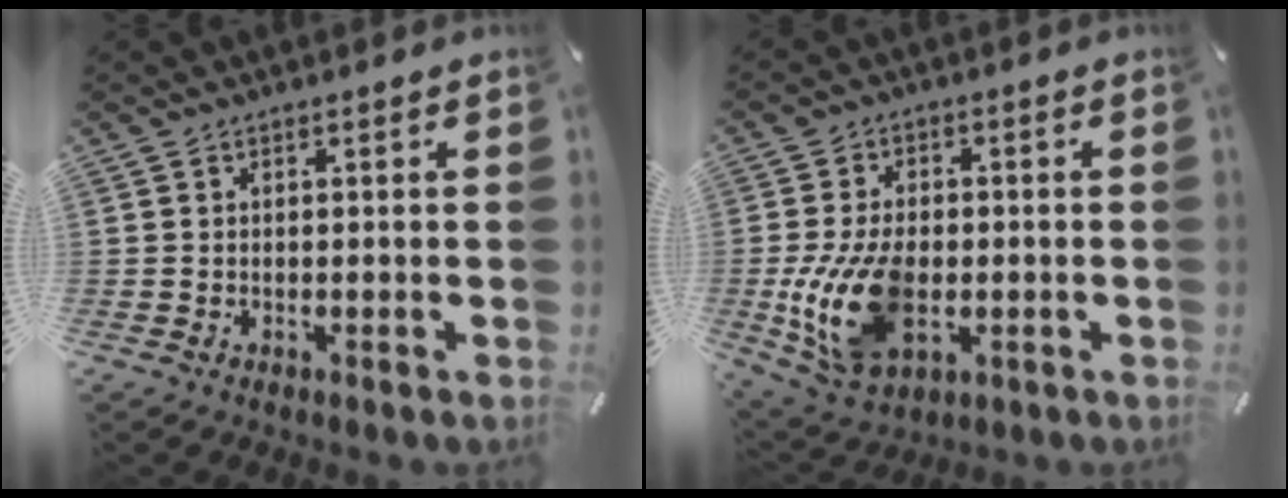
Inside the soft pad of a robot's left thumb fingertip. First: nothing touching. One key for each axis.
{"total": 14.4, "fx": -2.5, "fy": 9.5, "fz": 10.6, "tx": -0.224, "ty": 0.000, "tz": -0.041}